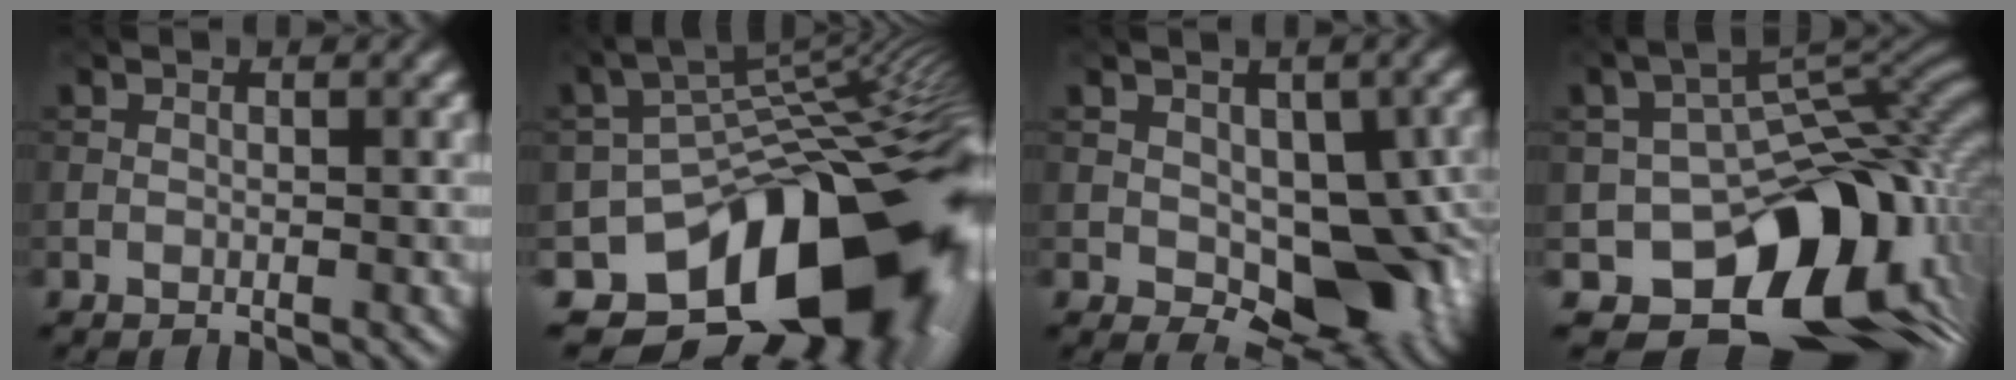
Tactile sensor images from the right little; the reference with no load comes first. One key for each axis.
{"total": 18.1, "fx": -8.6, "fy": 10.3, "fz": 12.2, "tx": -0.144, "ty": -0.017, "tz": -0.124}
{"total": 9.4, "fx": -0.9, "fy": 5.7, "fz": 7.4, "tx": -0.098, "ty": -0.011, "tz": -0.010}
{"total": 15.2, "fx": -5.6, "fy": 10.2, "fz": 9.8, "tx": -0.111, "ty": -0.020, "tz": -0.086}